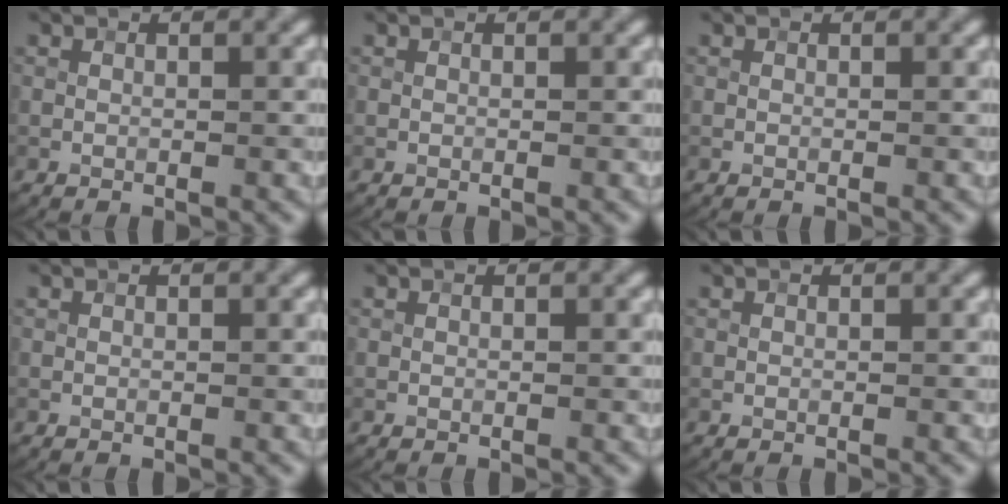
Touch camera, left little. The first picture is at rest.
{"total": 0.0}
{"total": 0.0}
{"total": 0.0}
{"total": 0.0}
{"total": 0.0}